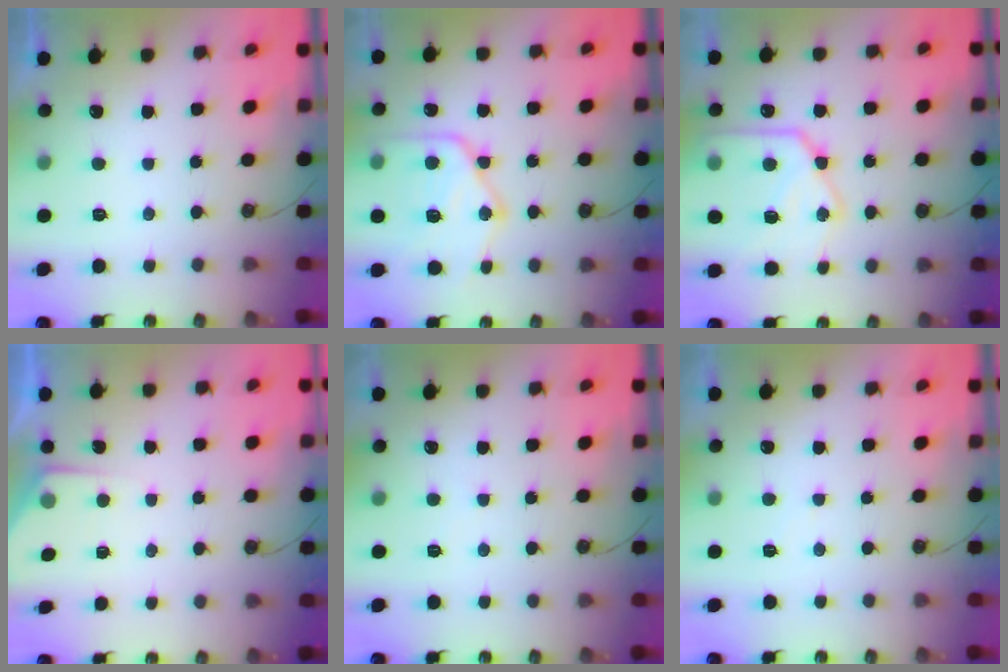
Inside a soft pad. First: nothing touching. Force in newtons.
{"total": 18.1, "press": 18.1, "slide": 1.4}
{"total": 16.4, "press": 16.4, "slide": 1.6}
{"total": 4.1, "press": 4.0, "slide": 0.5}
{"total": 2.7, "press": 2.7, "slide": 0.4}
{"total": 3.7, "press": 3.7, "slide": 0.6}